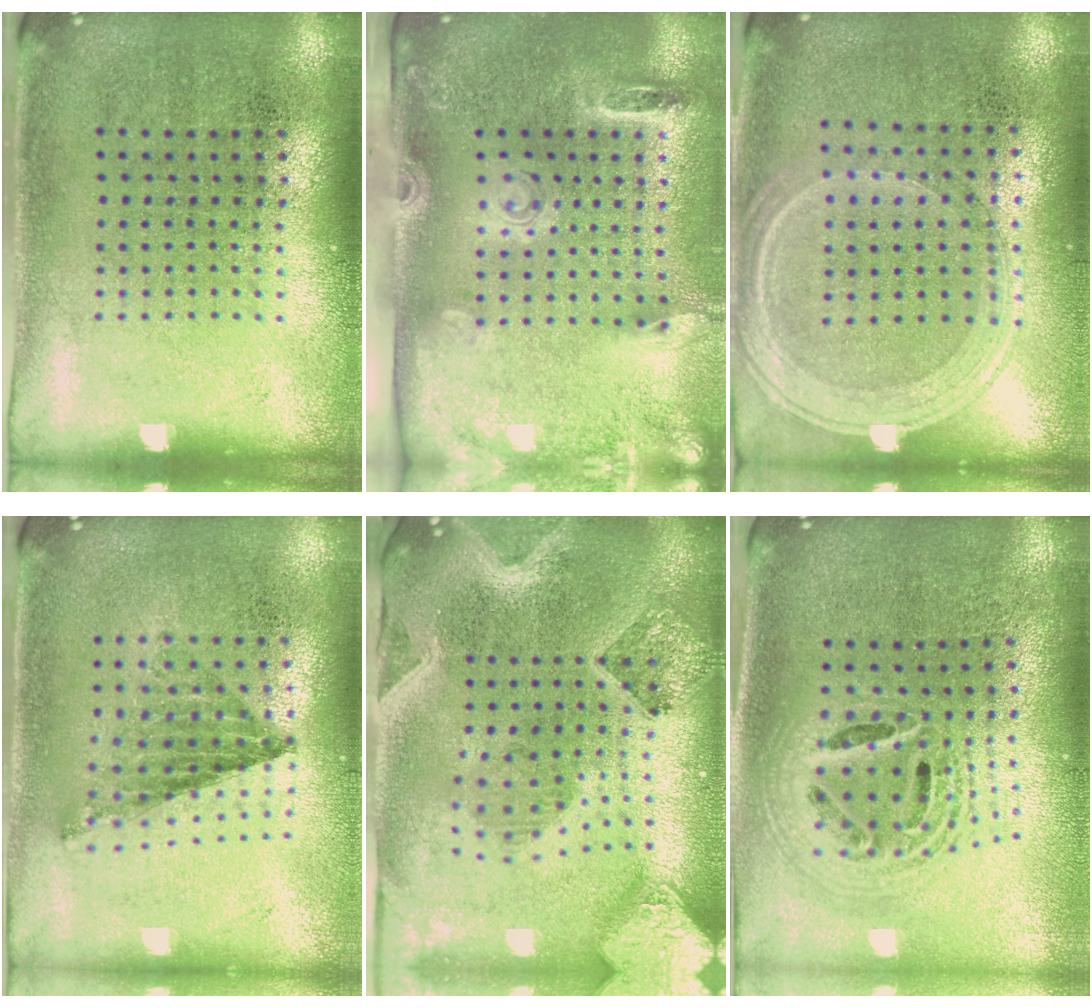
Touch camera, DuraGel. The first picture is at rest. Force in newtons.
{"total": 2.7, "press": 1.9, "slide": 1.9}
{"total": 1.2, "press": 1.1, "slide": 0.2}
{"total": 0.8, "press": 0.8, "slide": 0.1}
{"total": 3.7, "press": 3.0, "slide": 2.2}
{"total": 2.2, "press": 1.6, "slide": 1.4}